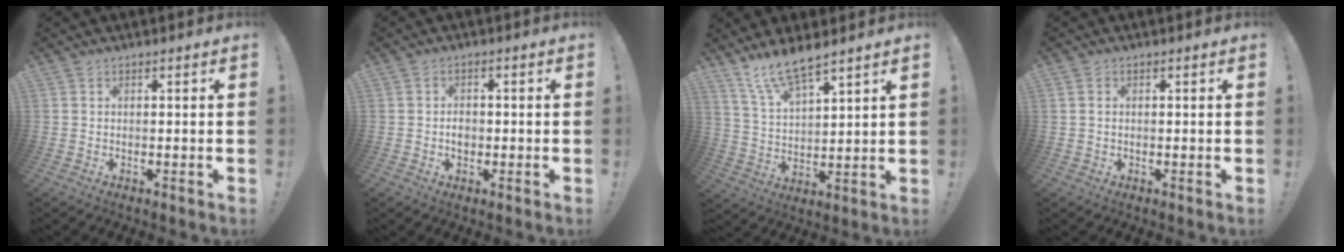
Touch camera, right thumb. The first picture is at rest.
{"total": 3.1, "force": [-1.1, 2.3, 1.6], "torque": [-0.020, 0.004, -0.022]}
{"total": 10.2, "force": [8.8, 2.2, 4.7], "torque": [-0.099, -0.052, 0.164]}
{"total": 1.0, "force": [0.2, 0.8, 0.6], "torque": [-0.014, 0.004, 0.004]}